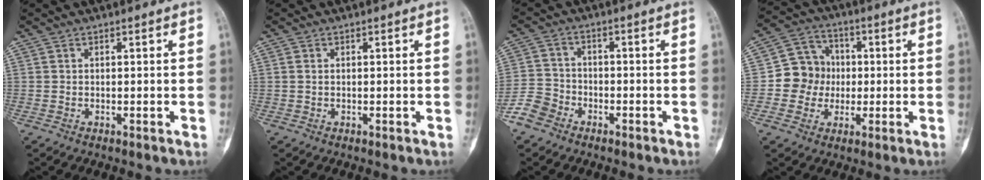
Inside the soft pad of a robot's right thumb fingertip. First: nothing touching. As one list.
[{"total": 0.5, "force": [0.1, 0.2, 0.5], "torque": [-0.012, -0.001, 0.000]}, {"total": 5.2, "force": [-3.7, 3.6, 0.9], "torque": [-0.008, 0.017, -0.080]}, {"total": 9.0, "force": [-0.6, 8.5, 2.9], "torque": [-0.008, 0.022, -0.018]}]